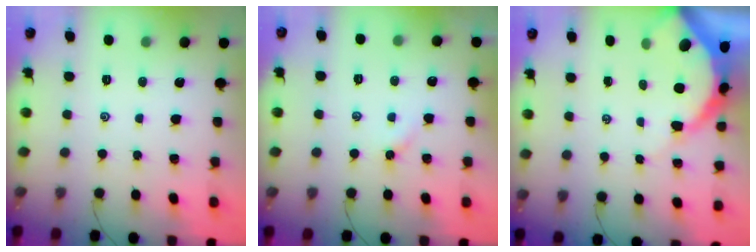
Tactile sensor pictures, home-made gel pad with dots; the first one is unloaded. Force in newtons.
{"total": 2.3, "press": 2.3, "slide": 0.5}
{"total": 8.2, "press": 8.1, "slide": 0.8}